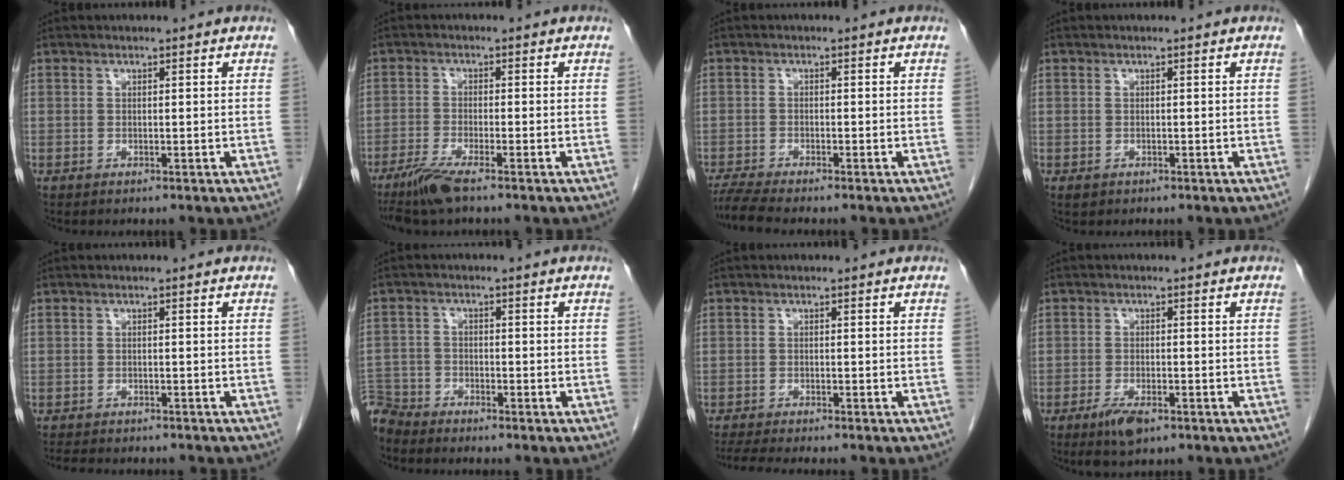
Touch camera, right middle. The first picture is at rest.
{"total": 5.0, "force": [-3.7, 0.1, 3.4], "torque": [-0.074, -0.015, -0.073]}
{"total": 4.2, "force": [-3.8, -0.6, 1.7], "torque": [-0.034, -0.017, -0.070]}
{"total": 0.8, "force": [-0.4, 0.6, 0.3], "torque": [-0.008, 0.001, -0.001]}
{"total": 8.3, "force": [-7.3, 2.3, 3.2], "torque": [-0.050, -0.001, -0.097]}
{"total": 5.6, "force": [-5.4, 1.4, -0.3], "torque": [0.007, -0.006, -0.109]}
{"total": 6.7, "force": [-5.9, 0.3, 3.2], "torque": [-0.046, -0.014, -0.093]}
{"total": 4.3, "force": [-2.7, 1.3, 3.0], "torque": [-0.063, -0.006, -0.043]}